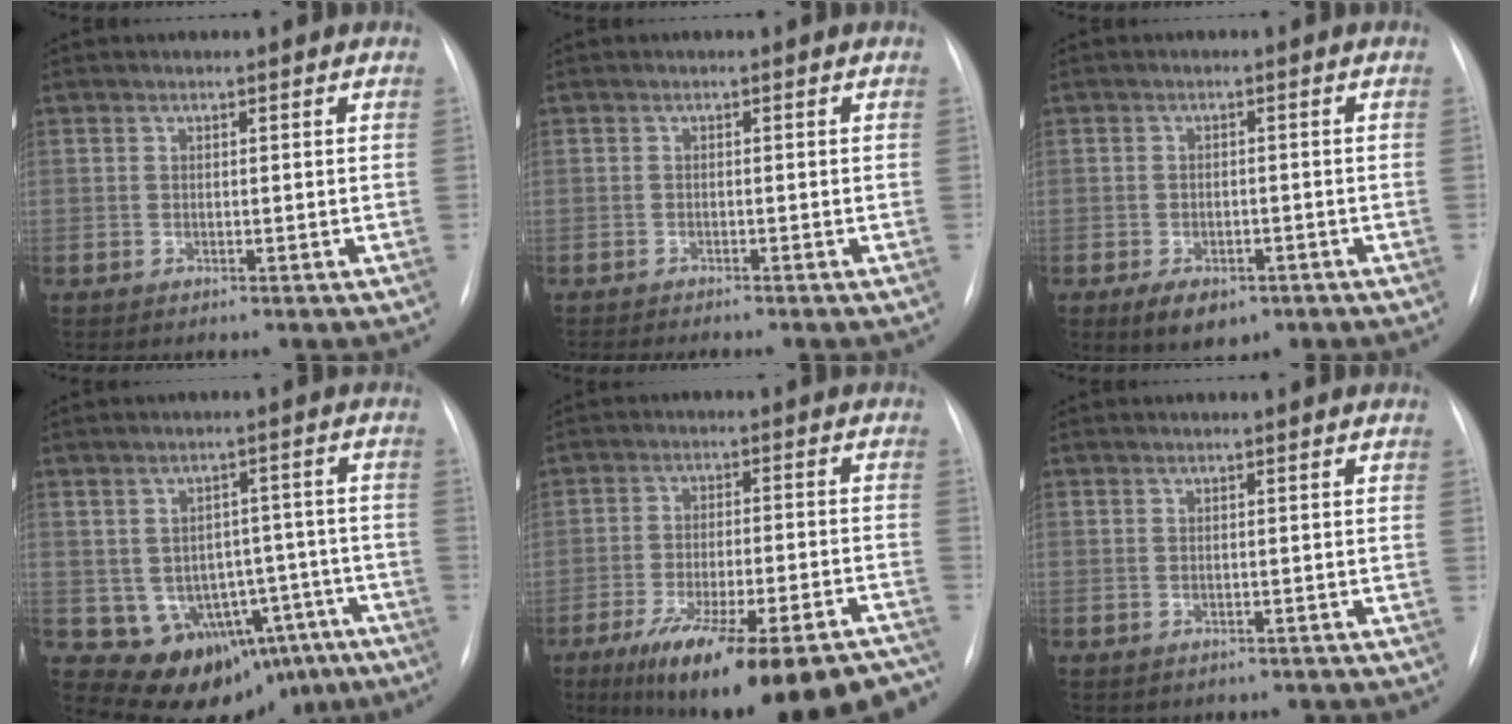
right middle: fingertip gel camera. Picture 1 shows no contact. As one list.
[{"total": 5.9, "force": [-5.2, 0.2, 2.8], "torque": [-0.031, -0.009, -0.072]}, {"total": 6.0, "force": [-3.6, 3.4, 3.4], "torque": [-0.055, -0.003, -0.048]}, {"total": 14.4, "force": [-8.6, 9.6, 6.3], "torque": [-0.059, 0.043, -0.107]}, {"total": 24.2, "force": [-19.0, 4.7, 14.2], "torque": [-0.166, -0.006, -0.268]}, {"total": 2.7, "force": [-2.3, 1.4, 0.4], "torque": [-0.014, 0.005, -0.023]}]